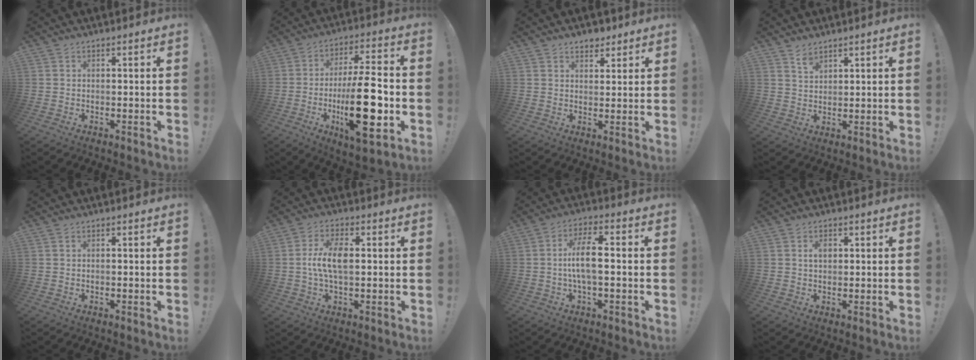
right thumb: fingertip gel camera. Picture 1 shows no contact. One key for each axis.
{"total": 22.0, "fx": -4.4, "fy": 7.0, "fz": 20.4, "tx": -0.336, "ty": 0.004, "tz": -0.068}
{"total": 3.9, "fx": 2.9, "fy": 2.5, "fz": 0.7, "tx": 0.006, "ty": -0.016, "tz": 0.051}
{"total": 3.6, "fx": 2.9, "fy": 1.8, "fz": 1.1, "tx": -0.007, "ty": -0.024, "tz": 0.051}
{"total": 0.0}
{"total": 9.0, "fx": 0.4, "fy": 4.5, "fz": 7.8, "tx": -0.145, "ty": 0.001, "tz": 0.005}
{"total": 9.5, "fx": -0.1, "fy": 3.1, "fz": 9.0, "tx": -0.168, "ty": 0.004, "tz": -0.008}
{"total": 2.6, "fx": 0.7, "fy": 1.8, "fz": 1.8, "tx": -0.025, "ty": 0.002, "tz": 0.007}